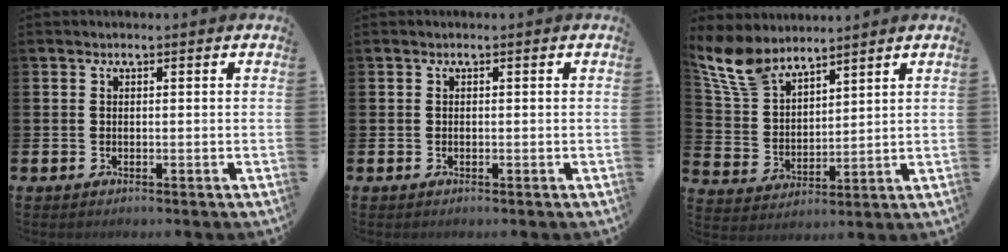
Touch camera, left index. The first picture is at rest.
{"total": 0.0}
{"total": 8.4, "force": [7.5, 2.8, 2.5], "torque": [-0.089, -0.029, 0.141]}